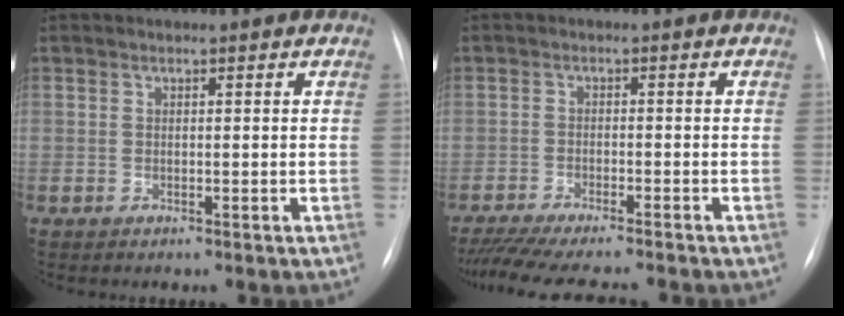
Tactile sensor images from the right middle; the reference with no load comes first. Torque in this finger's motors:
{"motor_torque": [0.45, -0.47, 0.14, 0.05]}